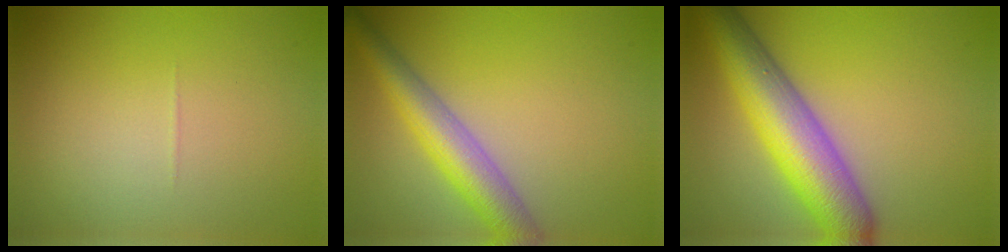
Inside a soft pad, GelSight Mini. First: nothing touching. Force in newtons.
{"total": 5.2, "press": 5.2, "slide": 0.1}
{"total": 8.6, "press": 8.6, "slide": 0.2}